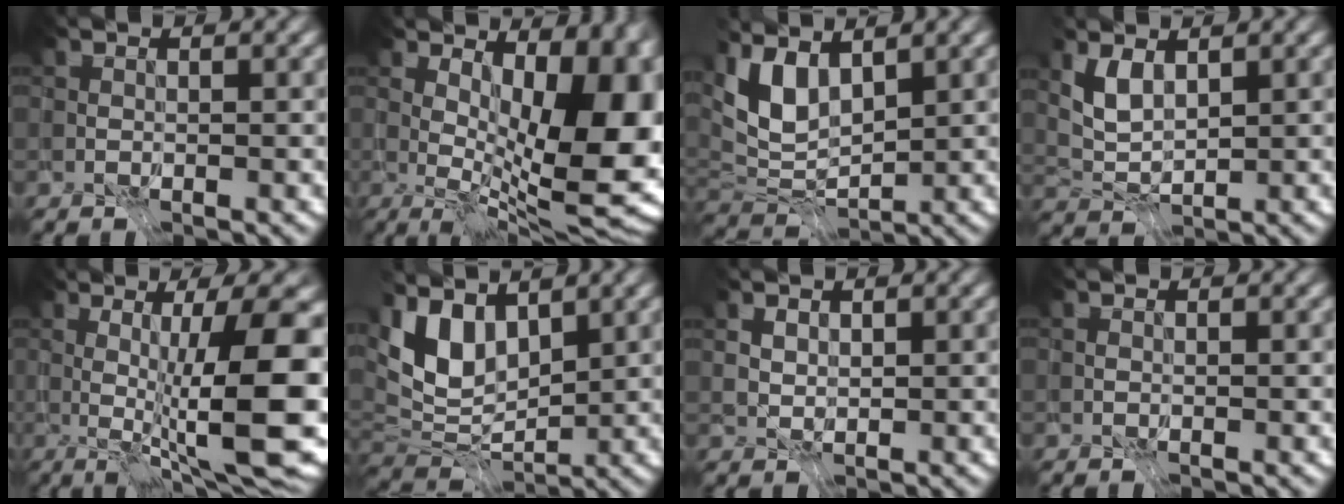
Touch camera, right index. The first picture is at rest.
{"total": 12.2, "force": [1.7, 4.7, 11.1], "torque": [-0.130, -0.013, 0.052]}
{"total": 2.9, "force": [1.4, 0.5, 2.4], "torque": [-0.049, -0.008, 0.033]}
{"total": 1.0, "force": [0.3, -0.9, -0.1], "torque": [-0.003, -0.009, 0.019]}
{"total": 12.0, "force": [-1.6, 1.9, 11.7], "torque": [-0.145, -0.003, -0.010]}
{"total": 4.1, "force": [1.8, 1.5, 3.4], "torque": [-0.077, -0.005, 0.039]}
{"total": 0.9, "force": [0.9, 0.1, 0.0], "torque": [-0.014, -0.002, 0.036]}
{"total": 0.0}